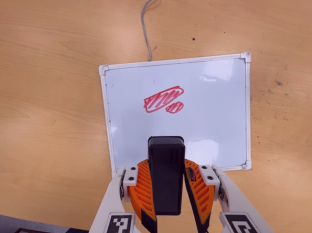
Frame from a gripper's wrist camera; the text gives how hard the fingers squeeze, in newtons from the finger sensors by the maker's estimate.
{"total": 9.1, "left": 7.5, "right": 10.8}